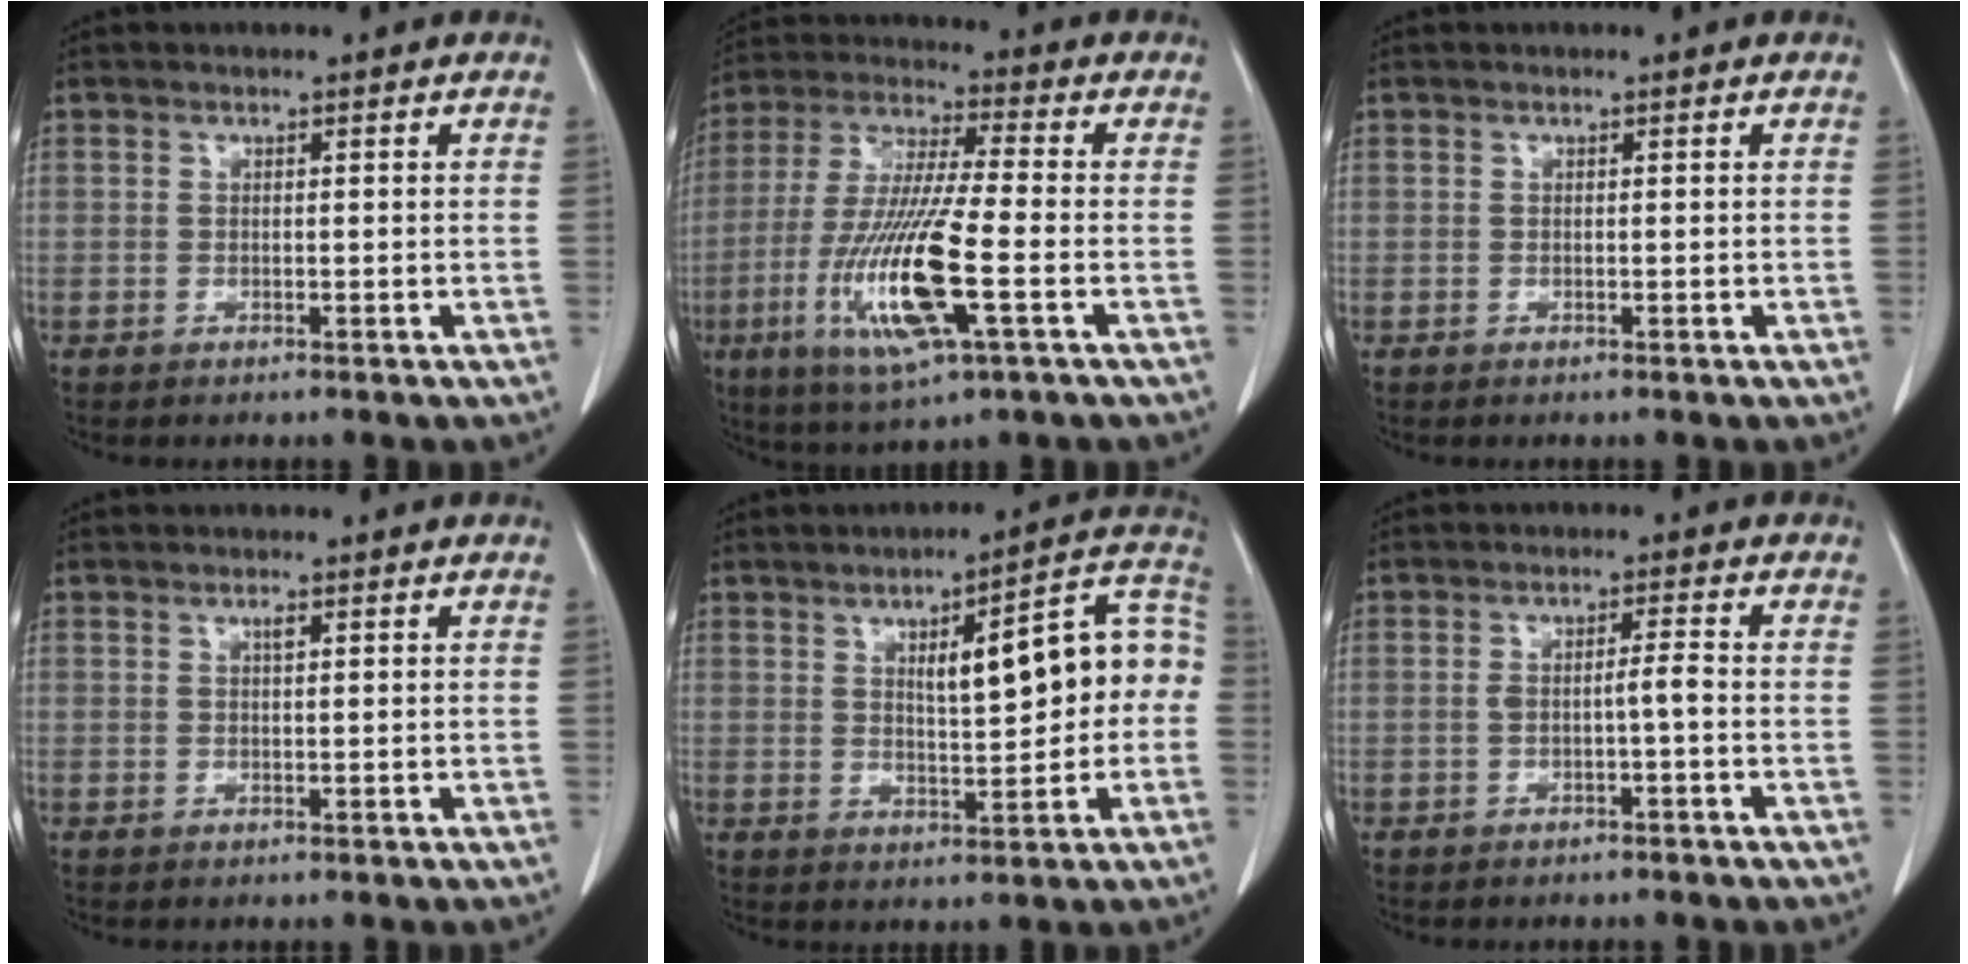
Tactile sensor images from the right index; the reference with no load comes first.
{"total": 16.1, "force": [-4.7, 1.4, 15.3], "torque": [-0.316, -0.022, -0.086]}
{"total": 0.0}
{"total": 0.9, "force": [0.5, 0.2, 0.7], "torque": [-0.011, -0.001, 0.008]}
{"total": 12.5, "force": [1.2, 3.1, 12.1], "torque": [-0.157, 0.040, 0.019]}
{"total": 2.7, "force": [-0.6, 0.1, 2.6], "torque": [-0.045, 0.006, -0.010]}